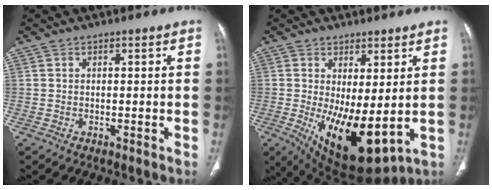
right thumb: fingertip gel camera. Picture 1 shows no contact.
{"total": 13.7, "force": [-0.8, 5.6, 12.4], "torque": [-0.199, -0.028, 0.011]}